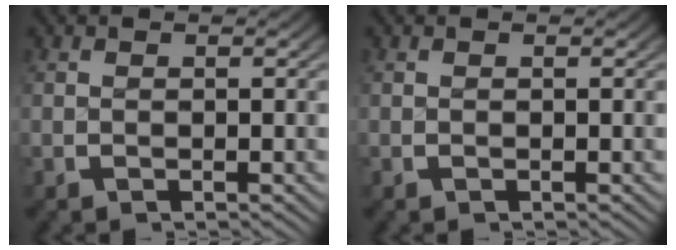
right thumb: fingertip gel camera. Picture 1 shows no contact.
{"total": 0.0}